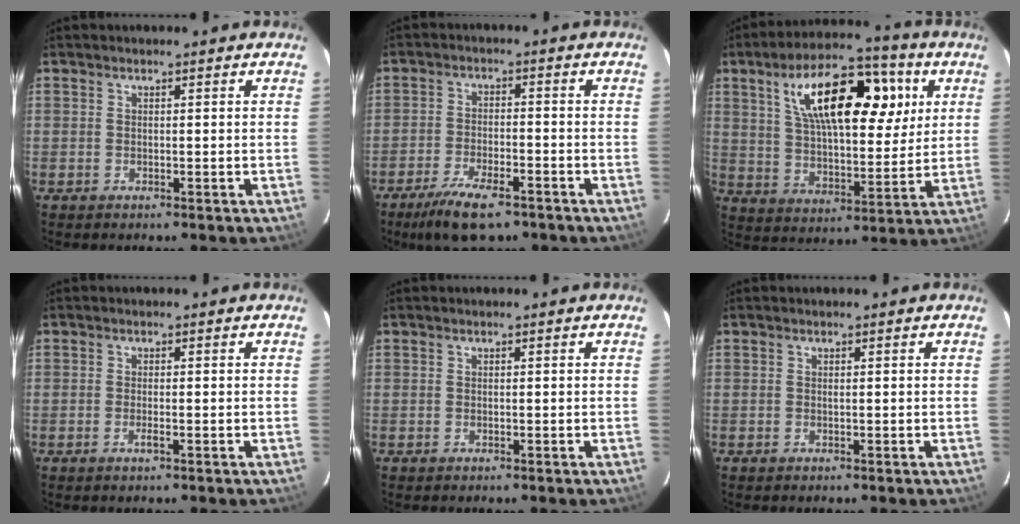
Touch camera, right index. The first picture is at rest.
{"total": 10.3, "force": [-7.4, 3.6, 6.3], "torque": [-0.143, -0.014, -0.128]}
{"total": 20.9, "force": [8.0, 9.4, 16.8], "torque": [-0.297, 0.034, 0.132]}
{"total": 1.2, "force": [-0.5, 0.0, 1.1], "torque": [-0.022, -0.001, -0.011]}
{"total": 0.0}
{"total": 0.0}